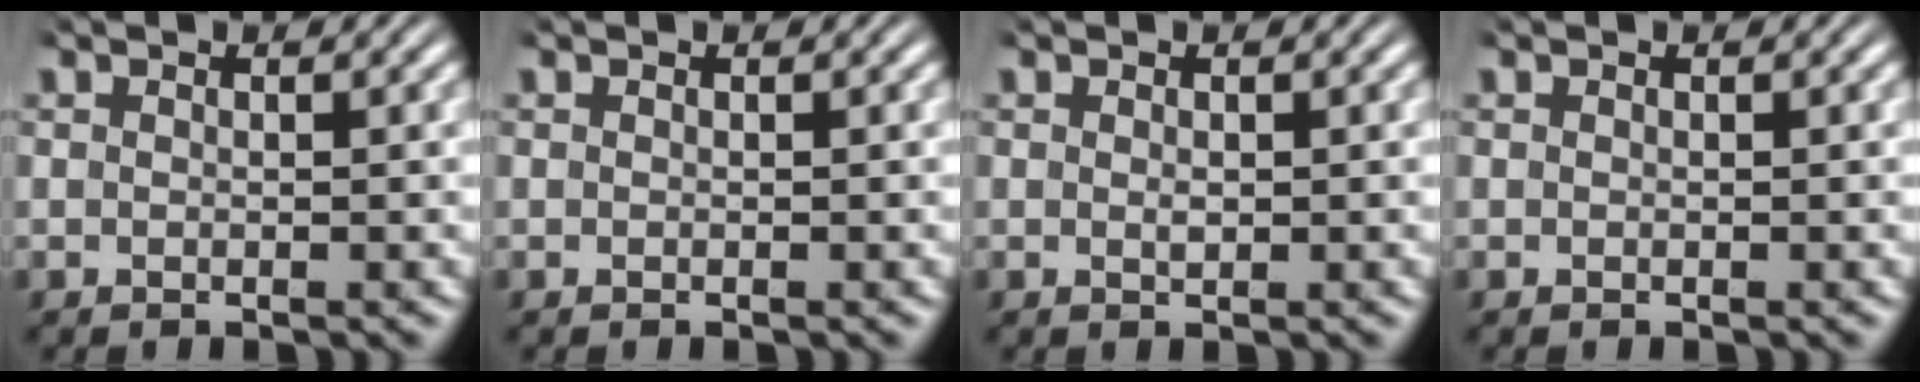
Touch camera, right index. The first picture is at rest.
{"total": 0.0}
{"total": 0.7, "force": [0.0, 0.5, 0.5], "torque": [-0.009, -0.001, 0.000]}
{"total": 0.0}